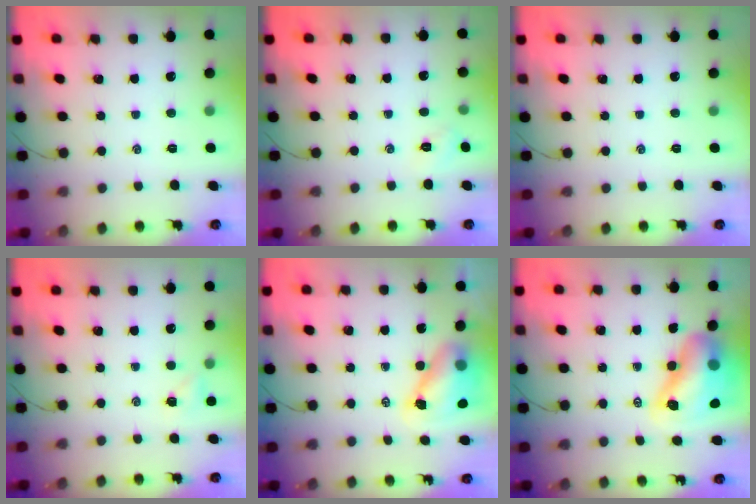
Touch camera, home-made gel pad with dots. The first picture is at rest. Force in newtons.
{"total": 3.0, "press": 2.9, "slide": 0.8}
{"total": 0.0}
{"total": 3.2, "press": 3.0, "slide": 1.0}
{"total": 9.2, "press": 9.0, "slide": 1.6}
{"total": 14.6, "press": 14.1, "slide": 3.9}